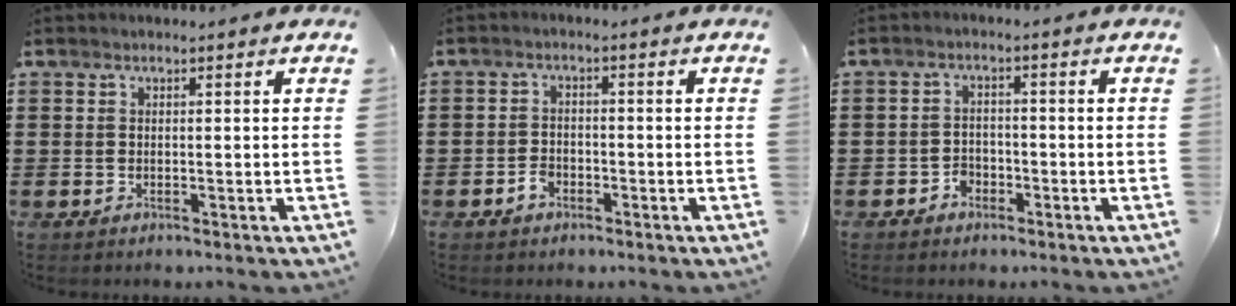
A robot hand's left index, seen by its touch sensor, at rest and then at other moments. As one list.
[{"total": 2.1, "force": [-1.4, 1.4, 0.9], "torque": [-0.021, 0.001, -0.027]}, {"total": 2.1, "force": [-1.7, 1.2, 0.4], "torque": [-0.015, 0.003, -0.038]}]